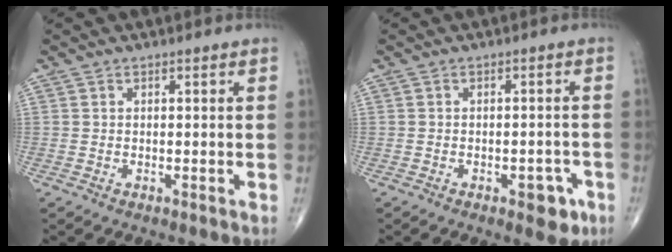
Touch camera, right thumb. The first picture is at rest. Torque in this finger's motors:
{"motor_torque": [1.26, 0.54, 0.53, -0.40, 0.11]}